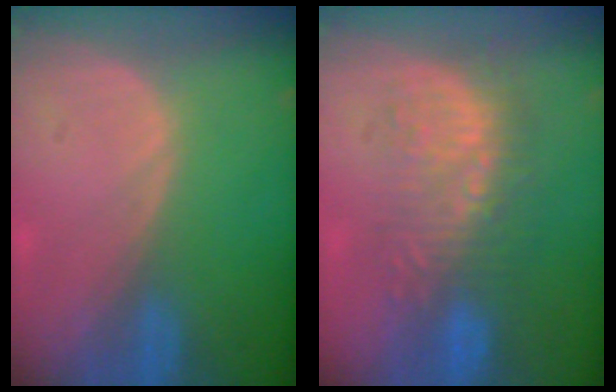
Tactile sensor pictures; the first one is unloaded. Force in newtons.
{"total": 8.8, "press": 8.6, "slide": 1.9}